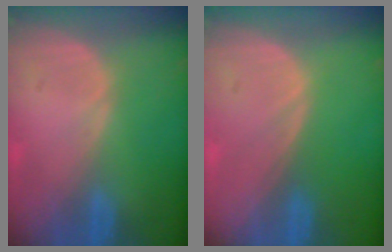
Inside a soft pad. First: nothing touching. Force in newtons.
{"total": 0.0}